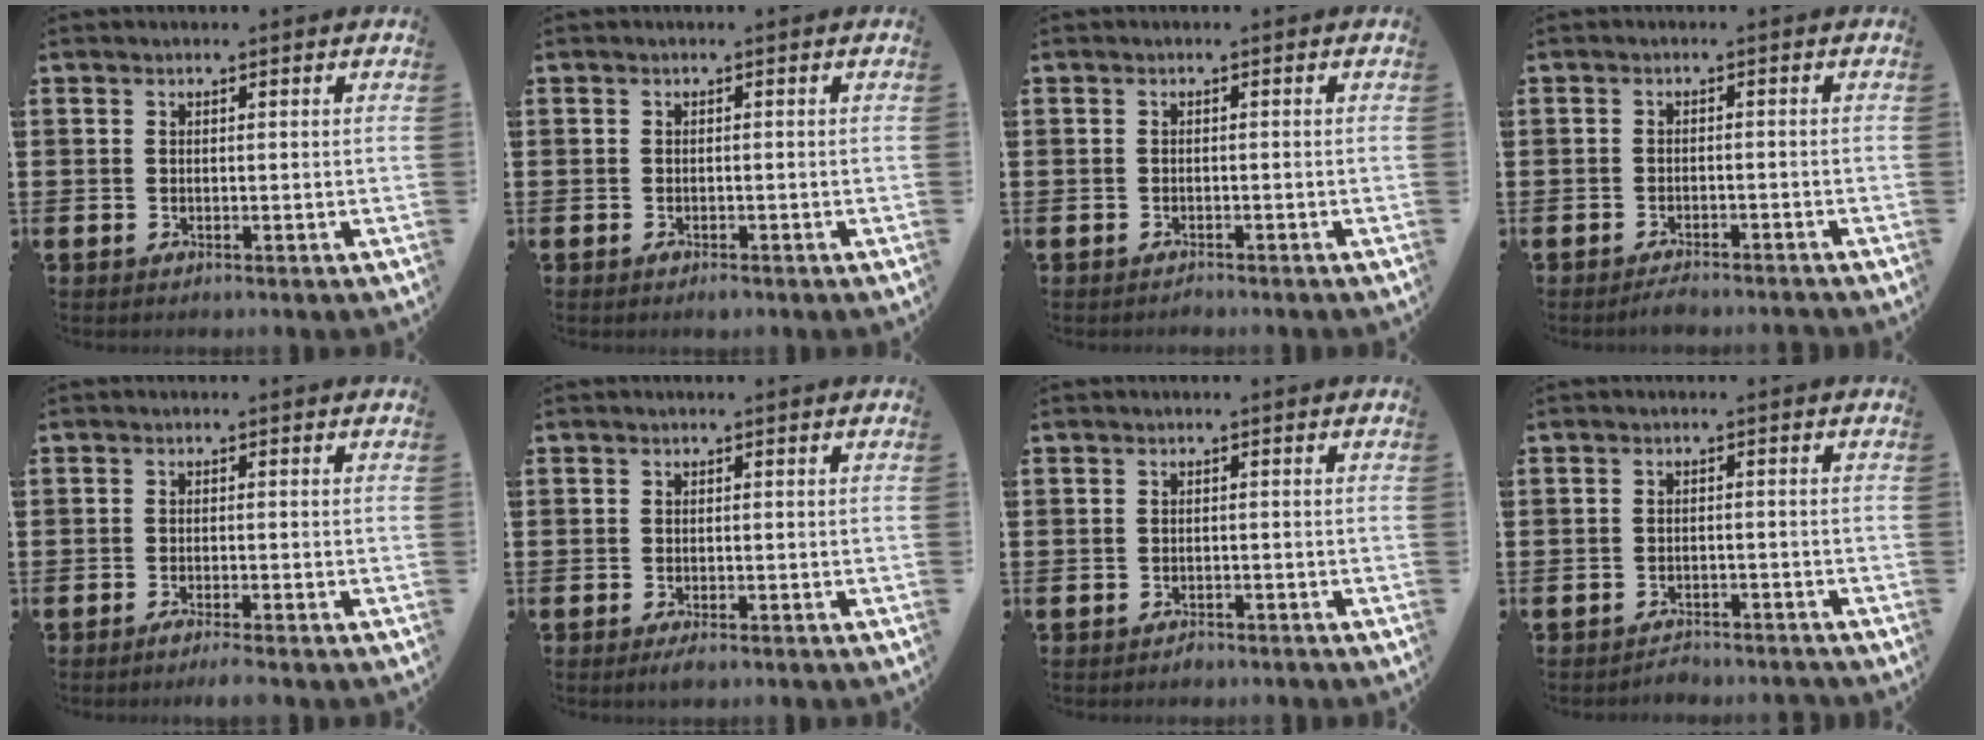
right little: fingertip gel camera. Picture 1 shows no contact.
{"total": 0.5, "force": [-0.3, 0.3, 0.3], "torque": [-0.006, -0.001, -0.007]}
{"total": 0.5, "force": [-0.5, 0.0, 0.0], "torque": [-0.004, -0.003, -0.010]}
{"total": 1.5, "force": [-1.5, 0.0, 0.4], "torque": [-0.009, 0.003, -0.029]}
{"total": 1.3, "force": [-1.0, 0.0, 0.8], "torque": [-0.013, 0.000, -0.019]}
{"total": 1.0, "force": [-0.5, 0.2, 0.8], "torque": [-0.015, -0.002, -0.010]}
{"total": 0.9, "force": [-0.8, 0.2, 0.0], "torque": [0.004, -0.002, -0.020]}
{"total": 1.7, "force": [-1.7, 0.1, -0.1], "torque": [-0.005, 0.005, -0.037]}